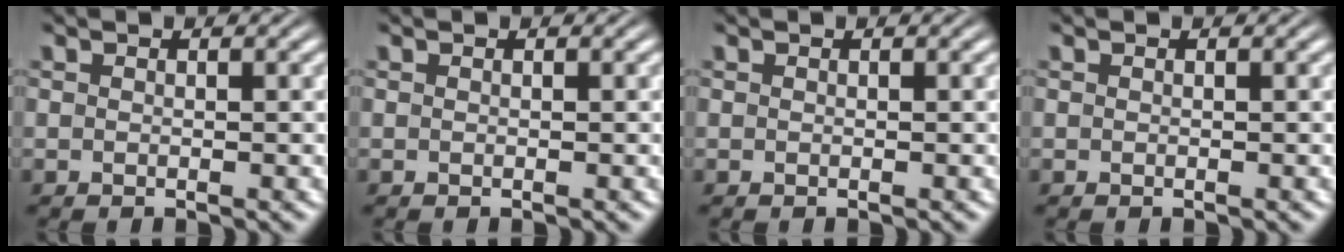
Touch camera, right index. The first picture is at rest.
{"total": 0.0}
{"total": 0.0}
{"total": 0.0}